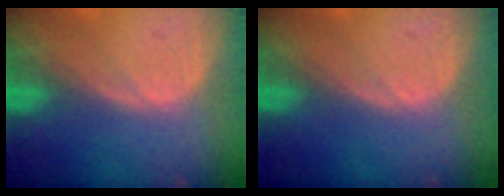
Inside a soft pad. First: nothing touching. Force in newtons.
{"total": 0.0}